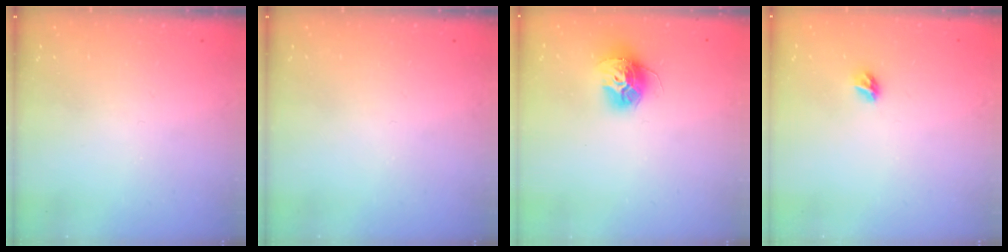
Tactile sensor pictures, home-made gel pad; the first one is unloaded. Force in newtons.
{"total": 0.0}
{"total": 12.1, "press": 12.0, "slide": 1.0}
{"total": 5.4, "press": 5.4, "slide": 0.5}